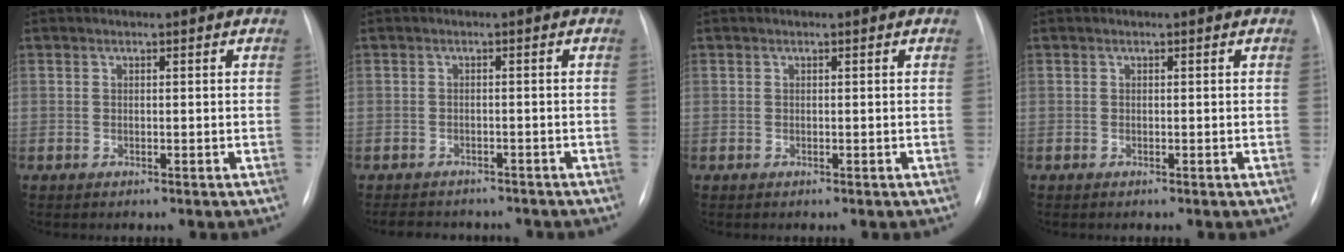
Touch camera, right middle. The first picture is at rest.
{"total": 7.7, "force": [-6.8, 2.8, 2.2], "torque": [-0.035, 0.002, -0.084]}
{"total": 0.0}
{"total": 0.0}